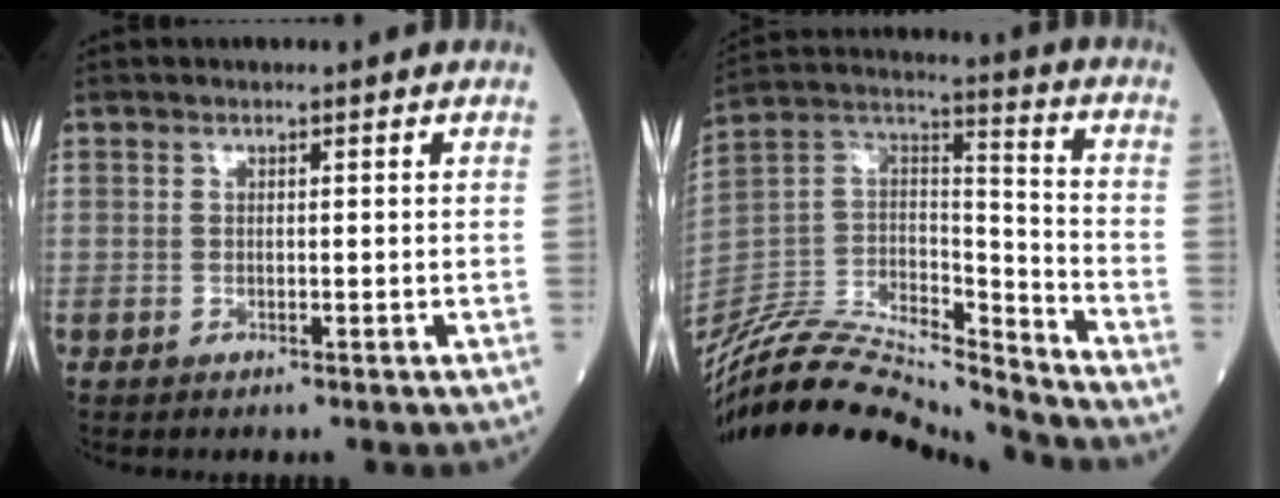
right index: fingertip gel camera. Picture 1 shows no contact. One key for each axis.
{"total": 21.8, "fx": -20.7, "fy": 1.8, "fz": 6.5, "tx": -0.138, "ty": 0.020, "tz": -0.368}